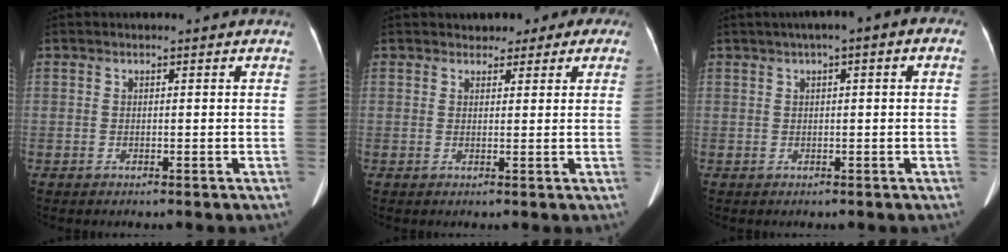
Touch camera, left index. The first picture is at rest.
{"total": 6.4, "force": [4.9, 3.7, 2.1], "torque": [-0.006, 0.017, 0.050]}
{"total": 5.0, "force": [1.9, 0.9, 4.6], "torque": [-0.064, 0.029, 0.020]}